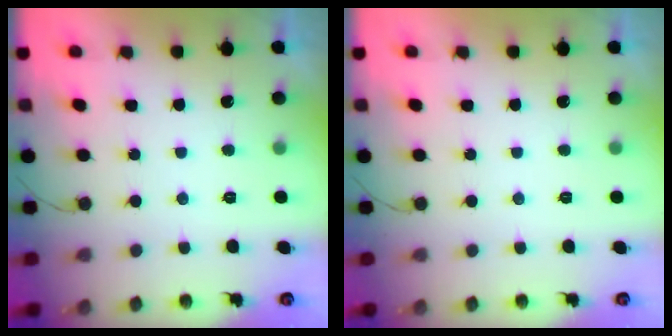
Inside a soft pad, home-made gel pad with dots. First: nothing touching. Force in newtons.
{"total": 0.0}